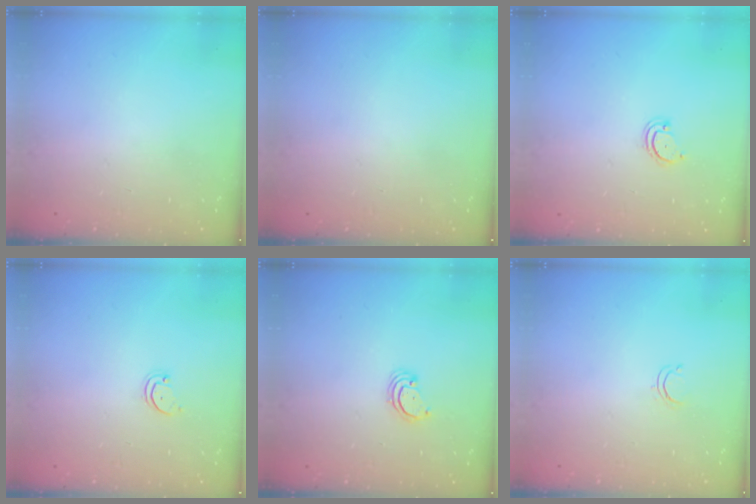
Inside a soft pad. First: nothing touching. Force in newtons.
{"total": 0.0}
{"total": 2.3, "press": 2.3, "slide": 0.2}
{"total": 1.5, "press": 1.5, "slide": 0.1}
{"total": 2.5, "press": 2.5, "slide": 0.2}
{"total": 2.4, "press": 2.4, "slide": 0.2}